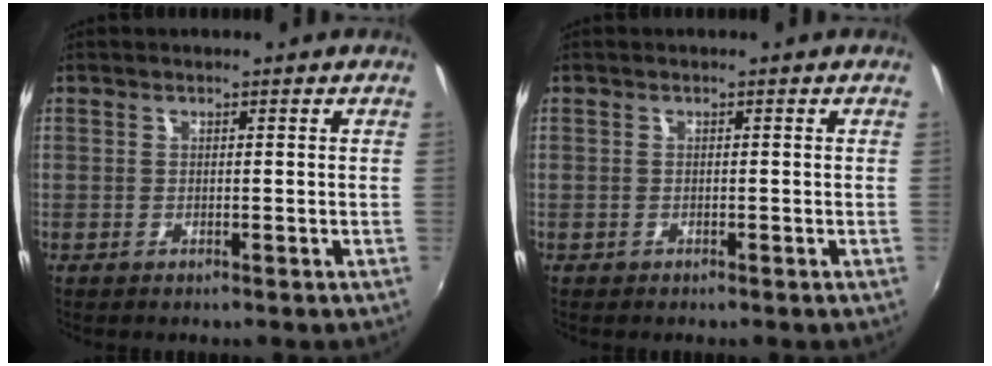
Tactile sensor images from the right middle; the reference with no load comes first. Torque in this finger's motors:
{"motor_torque": [-0.08, -0.12, -0.04, 0.00]}